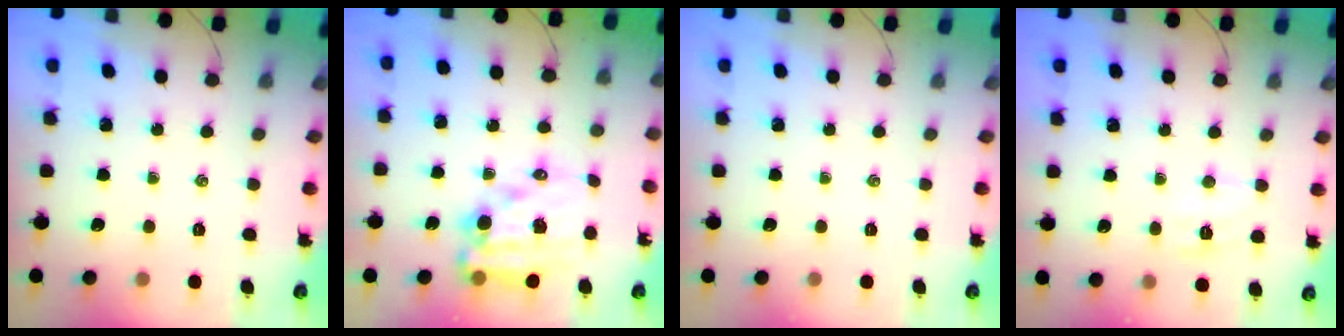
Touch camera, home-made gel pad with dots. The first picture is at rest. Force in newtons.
{"total": 13.7, "press": 13.3, "slide": 3.2}
{"total": 0.0}
{"total": 6.4, "press": 6.4, "slide": 1.1}